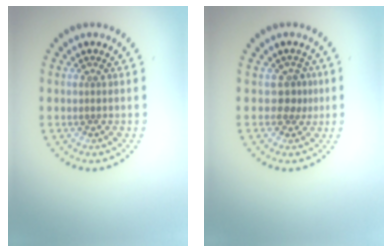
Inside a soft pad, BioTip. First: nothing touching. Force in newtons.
{"total": 1.8, "press": 1.3, "slide": 1.2}